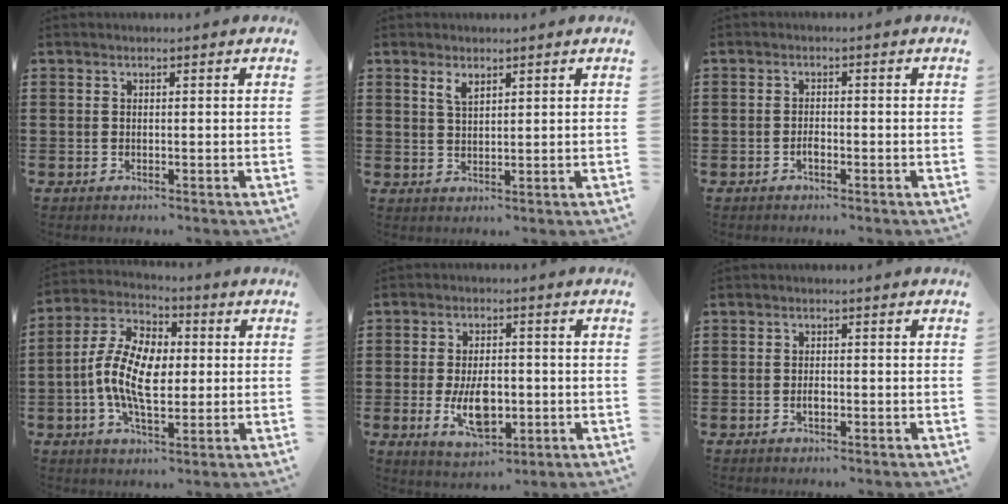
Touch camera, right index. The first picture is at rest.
{"total": 2.3, "force": [1.6, 0.9, 1.3], "torque": [-0.030, 0.002, 0.029]}
{"total": 1.5, "force": [-0.8, 0.7, 1.1], "torque": [-0.023, -0.002, -0.014]}
{"total": 10.4, "force": [-0.8, 5.6, 8.7], "torque": [-0.202, 0.004, -0.021]}
{"total": 7.8, "force": [-1.6, 4.3, 6.4], "torque": [-0.114, -0.005, -0.030]}
{"total": 1.3, "force": [-0.5, 0.6, 1.1], "torque": [-0.022, -0.005, -0.007]}